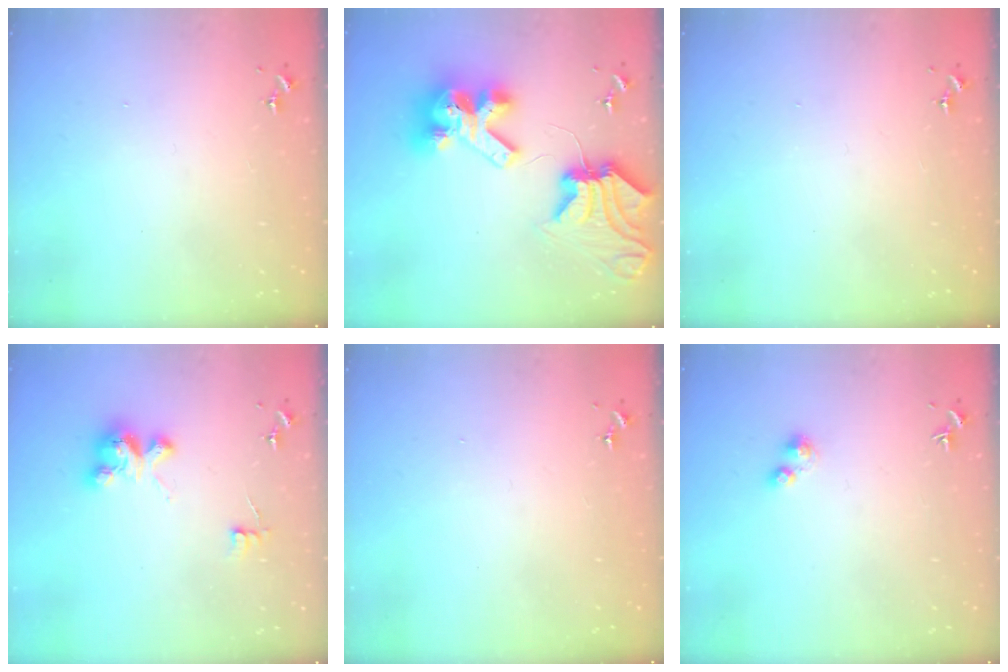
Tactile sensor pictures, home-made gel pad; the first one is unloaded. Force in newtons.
{"total": 17.8, "press": 17.7, "slide": 1.9}
{"total": 0.0}
{"total": 6.7, "press": 6.7, "slide": 0.4}
{"total": 0.0}
{"total": 2.4, "press": 2.3, "slide": 0.3}